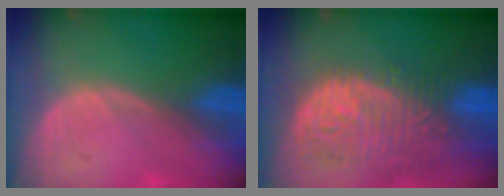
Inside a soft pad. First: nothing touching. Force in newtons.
{"total": 13.8, "press": 11.5, "slide": 7.7}